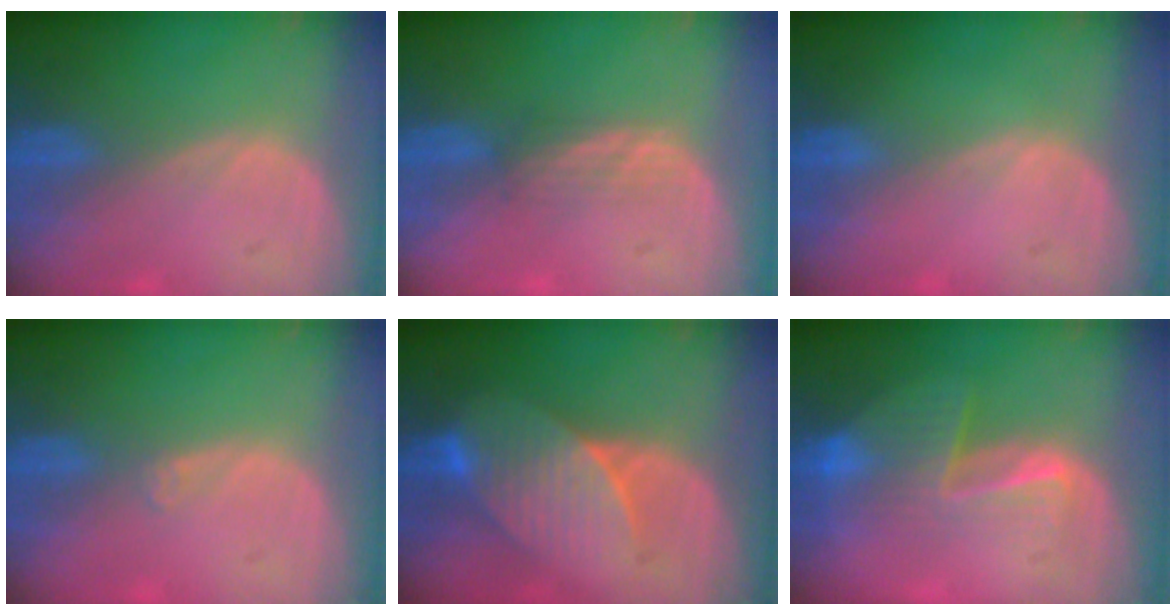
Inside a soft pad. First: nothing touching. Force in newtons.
{"total": 2.2, "press": 2.2, "slide": 0.4}
{"total": 0.0}
{"total": 0.9, "press": 0.7, "slide": 0.6}
{"total": 7.9, "press": 7.7, "slide": 1.8}
{"total": 7.8, "press": 6.9, "slide": 3.7}